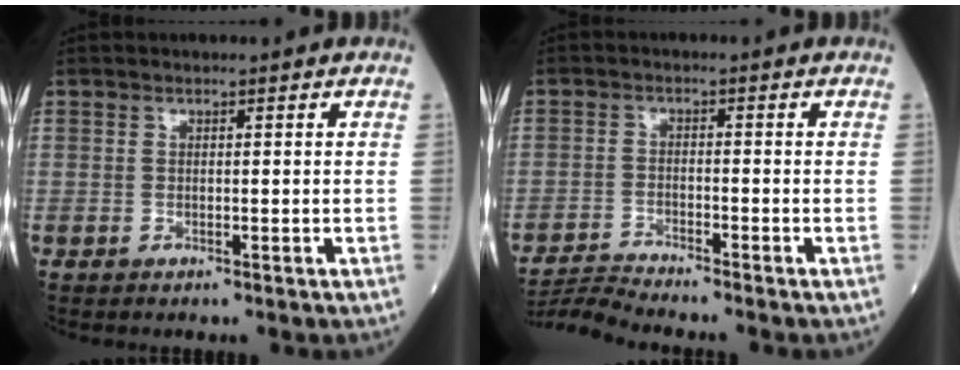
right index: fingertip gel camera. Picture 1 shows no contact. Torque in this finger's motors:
{"motor_torque": [-0.07, -0.28, 0.07, 0.02]}